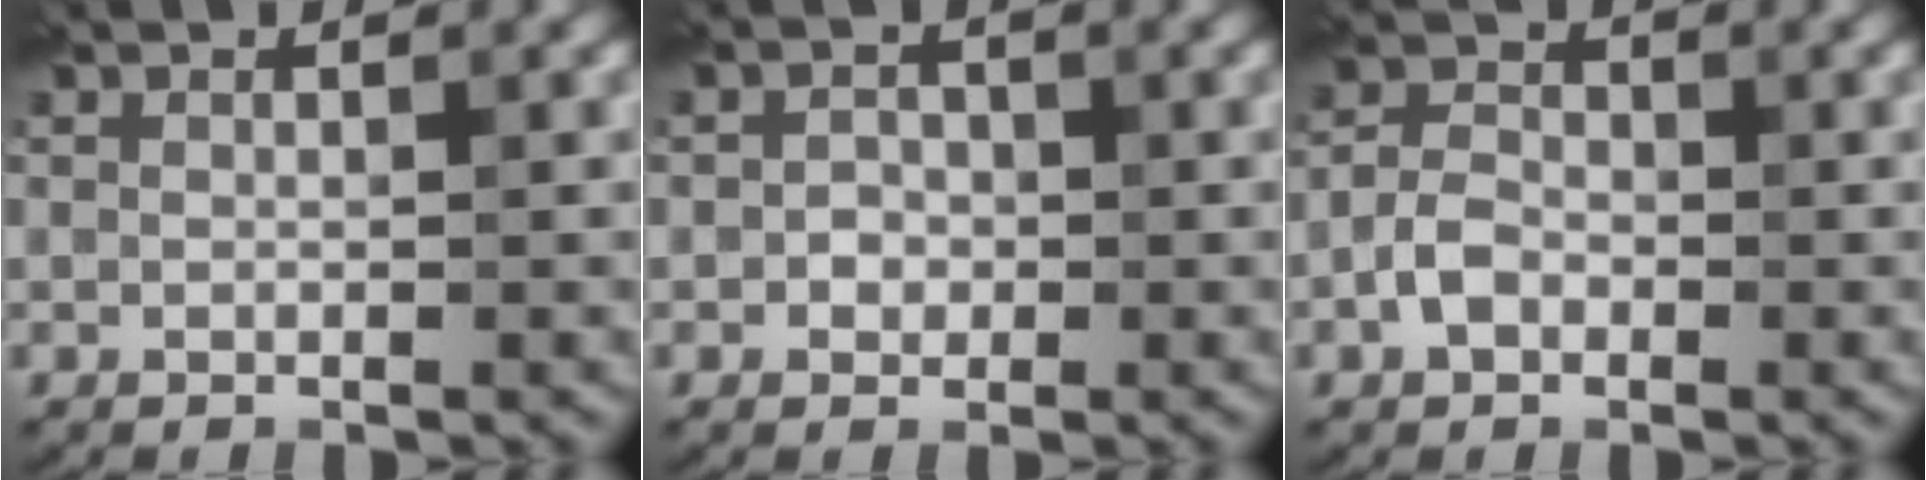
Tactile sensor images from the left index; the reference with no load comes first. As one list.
[{"total": 1.6, "force": [-0.3, 1.5, 0.6], "torque": [-0.008, -0.002, -0.010]}, {"total": 2.6, "force": [-1.4, 1.8, 1.3], "torque": [-0.025, 0.004, -0.037]}]